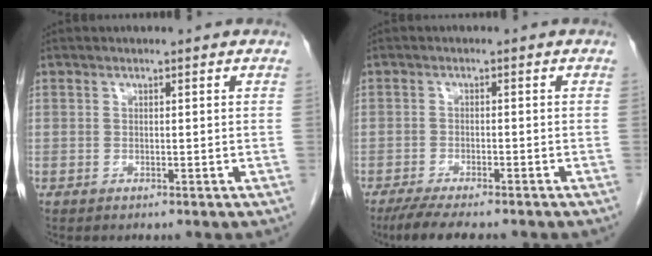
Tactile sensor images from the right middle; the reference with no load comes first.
{"total": 8.1, "force": [-6.7, 1.5, 4.3], "torque": [-0.064, -0.015, -0.104]}